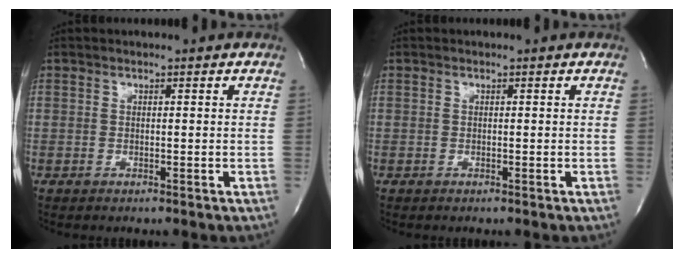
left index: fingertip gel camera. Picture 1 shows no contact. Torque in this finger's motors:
{"motor_torque": [0.01, -0.01, -0.03, 0.00]}